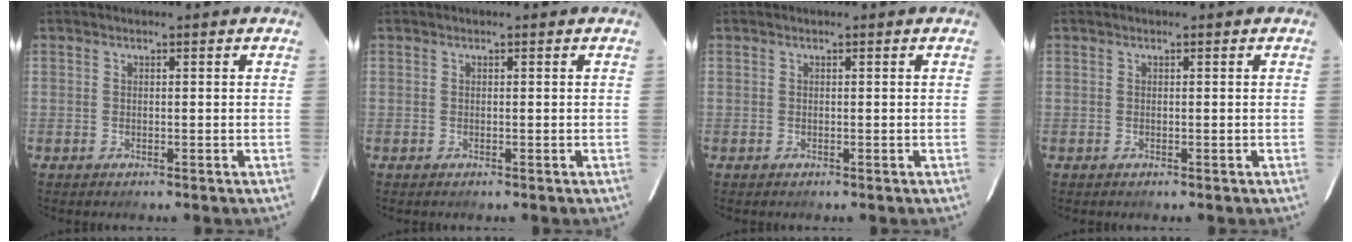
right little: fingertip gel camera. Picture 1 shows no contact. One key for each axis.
{"total": 0.0}
{"total": 0.0}
{"total": 0.0}